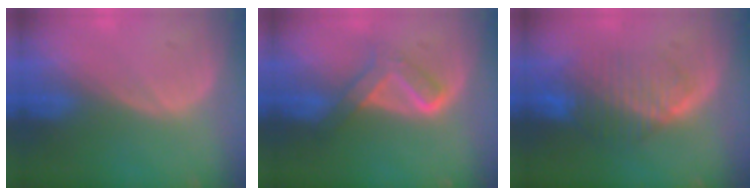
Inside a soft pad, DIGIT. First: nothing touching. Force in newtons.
{"total": 5.2, "press": 5.2, "slide": 0.1}
{"total": 8.4, "press": 7.2, "slide": 4.3}